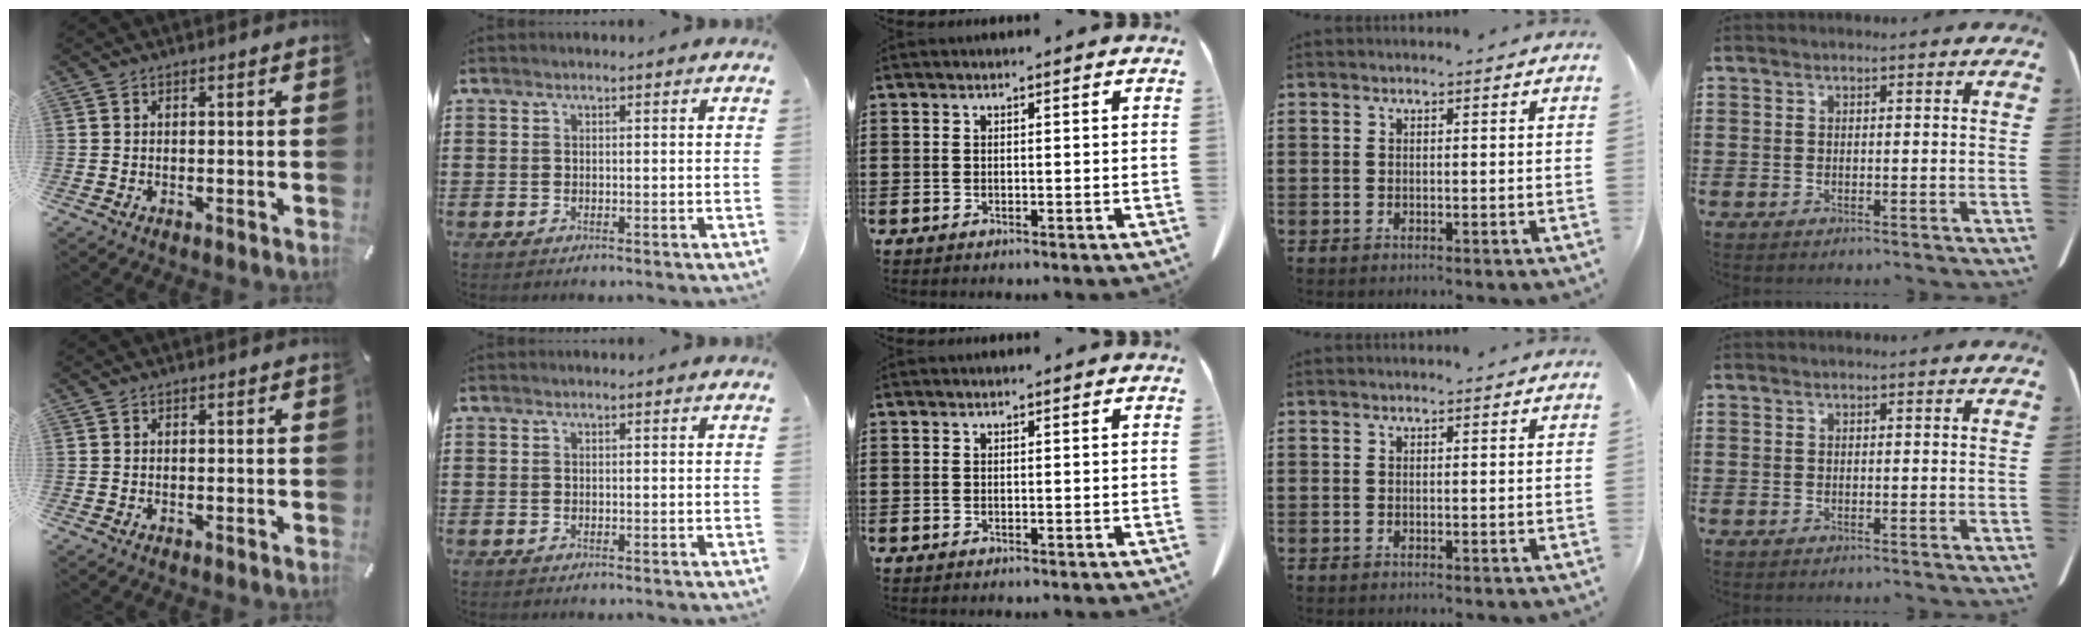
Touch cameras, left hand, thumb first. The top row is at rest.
{}